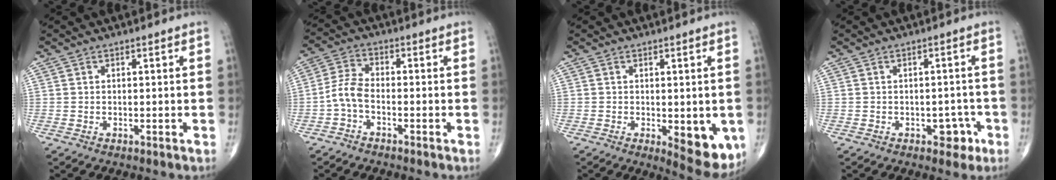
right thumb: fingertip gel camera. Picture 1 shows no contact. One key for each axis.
{"total": 4.7, "fx": -2.0, "fy": 2.2, "fz": 3.6, "tx": -0.080, "ty": 0.022, "tz": -0.048}
{"total": 9.2, "fx": -2.2, "fy": 4.0, "fz": 8.0, "tx": -0.080, "ty": -0.017, "tz": -0.019}
{"total": 3.5, "fx": -1.7, "fy": 2.4, "fz": 1.9, "tx": -0.003, "ty": 0.014, "tz": -0.021}